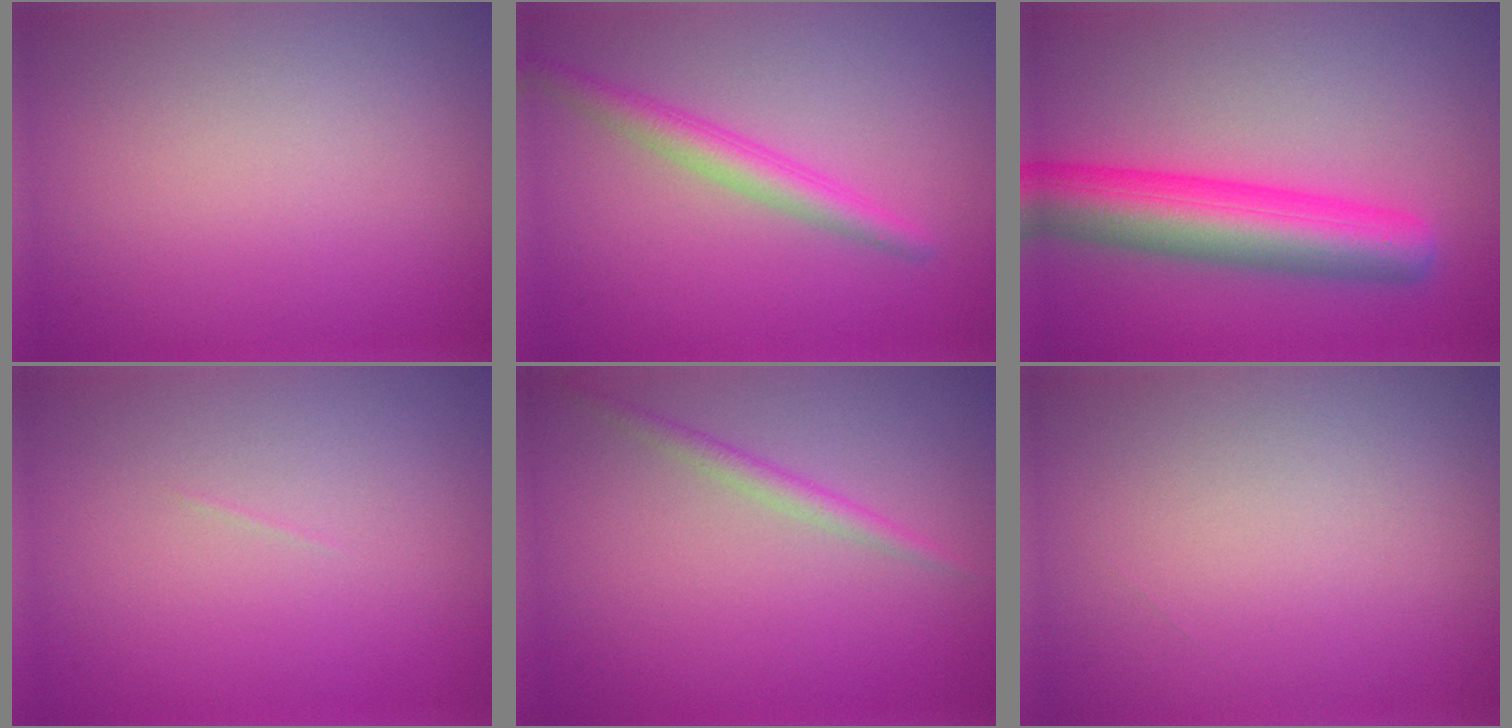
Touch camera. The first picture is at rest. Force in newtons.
{"total": 2.9, "press": 2.9, "slide": 0.1}
{"total": 8.0, "press": 8.0, "slide": 0.2}
{"total": 0.0}
{"total": 1.5, "press": 1.5, "slide": 0.1}
{"total": 0.0}